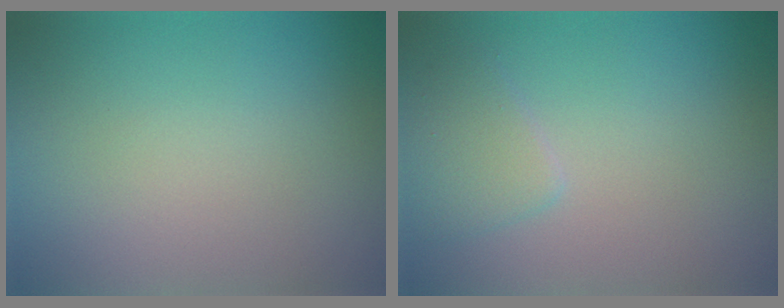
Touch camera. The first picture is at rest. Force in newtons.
{"total": 1.9, "press": 1.9, "slide": 0.1}